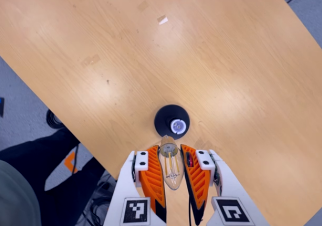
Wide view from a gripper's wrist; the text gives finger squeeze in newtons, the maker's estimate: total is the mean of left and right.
{"total": 20.8, "left": 22.8, "right": 18.8}